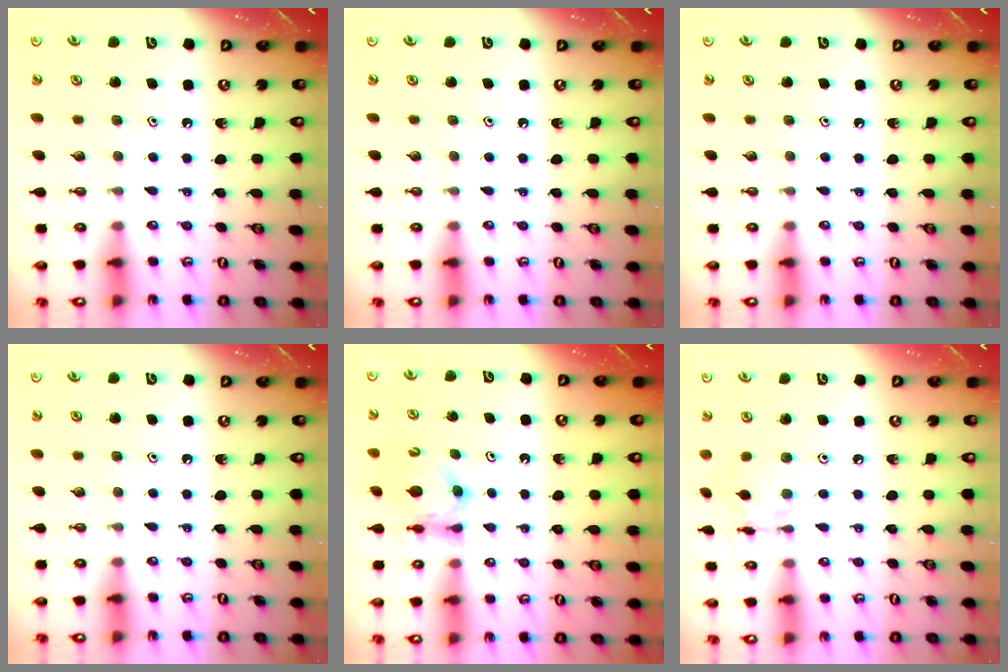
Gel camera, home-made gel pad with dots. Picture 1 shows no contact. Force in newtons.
{"total": 0.0}
{"total": 0.0}
{"total": 0.0}
{"total": 6.2, "press": 6.2, "slide": 0.4}
{"total": 4.6, "press": 4.6, "slide": 0.4}